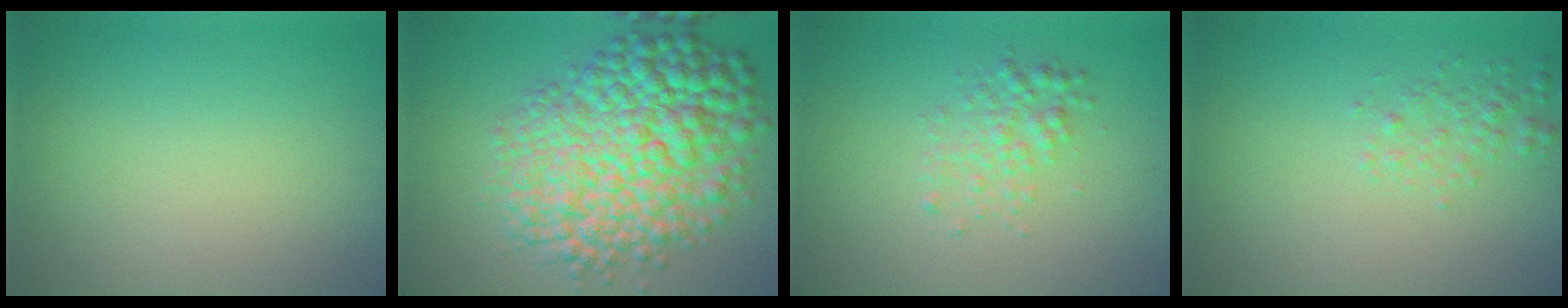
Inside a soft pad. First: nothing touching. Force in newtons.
{"total": 11.4, "press": 11.4, "slide": 0.2}
{"total": 2.2, "press": 2.2, "slide": 0.0}
{"total": 1.5, "press": 1.5, "slide": 0.0}